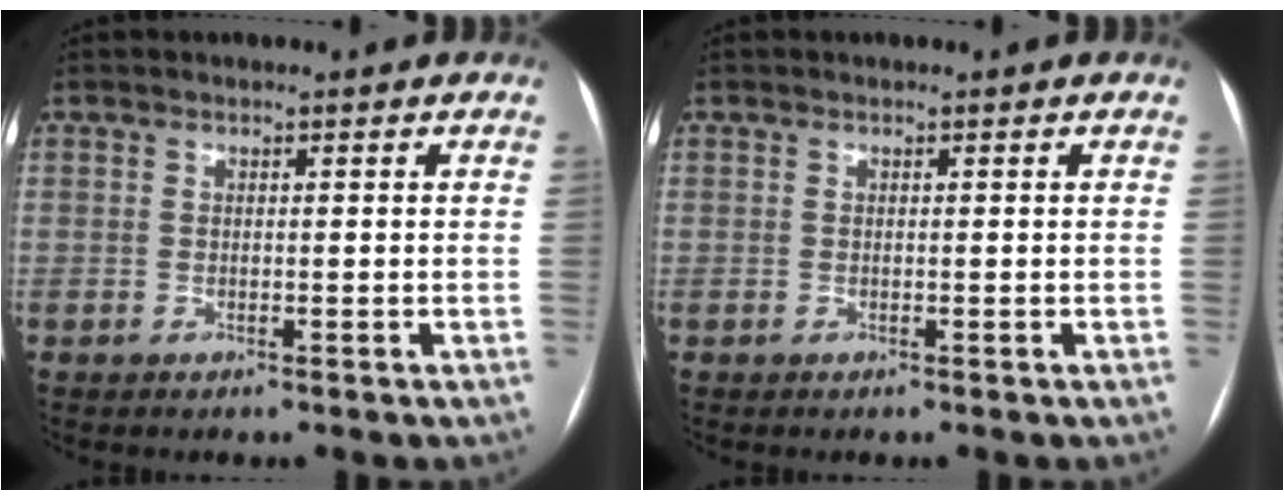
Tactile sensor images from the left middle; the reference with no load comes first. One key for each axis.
{"total": 0.0}